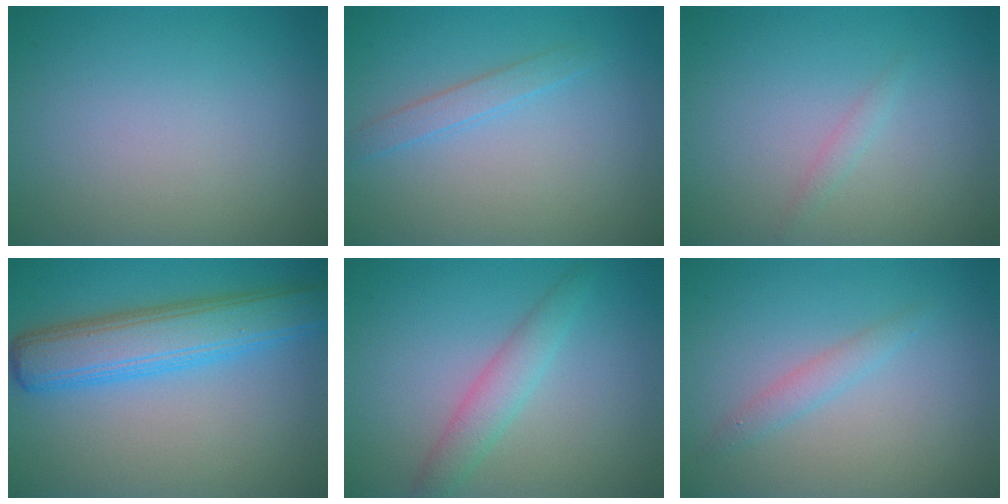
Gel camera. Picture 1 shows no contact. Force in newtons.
{"total": 1.5, "press": 1.5, "slide": 0.1}
{"total": 0.8, "press": 0.8, "slide": 0.0}
{"total": 5.5, "press": 5.4, "slide": 0.3}
{"total": 2.6, "press": 2.6, "slide": 0.0}
{"total": 1.4, "press": 1.4, "slide": 0.1}